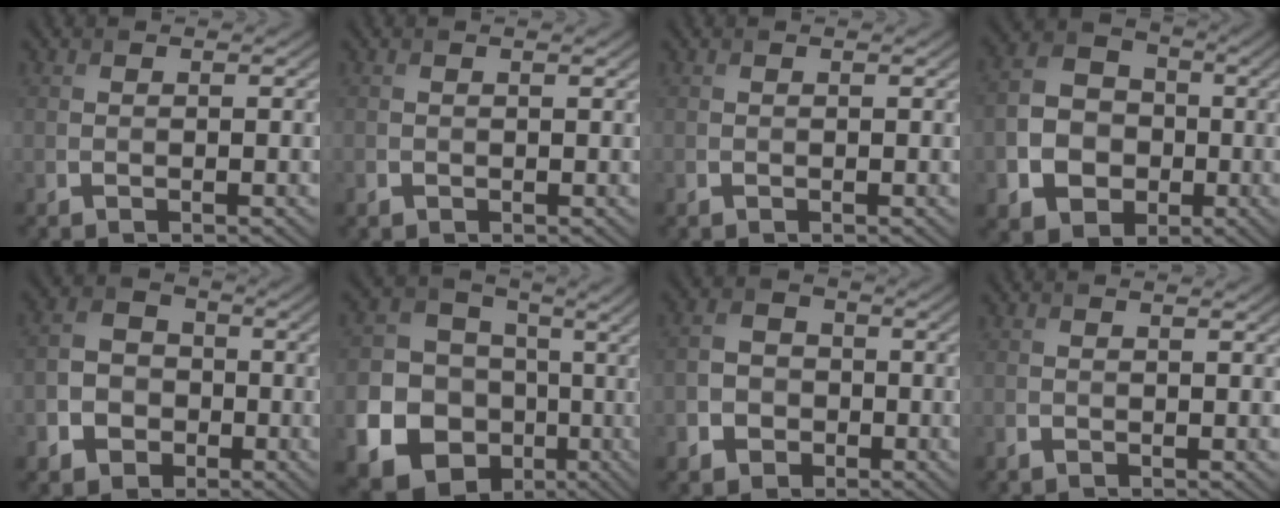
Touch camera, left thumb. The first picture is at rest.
{"total": 0.5, "force": [0.1, 0.4, 0.3], "torque": [-0.009, -0.002, 0.004]}
{"total": 0.0}
{"total": 9.1, "force": [-2.6, 7.6, 4.4], "torque": [-0.103, -0.022, -0.063]}
{"total": 6.7, "force": [-2.7, 5.5, 2.8], "torque": [-0.065, -0.013, -0.060]}
{"total": 17.9, "force": [-5.3, 15.8, 6.6], "torque": [-0.175, -0.044, -0.092]}
{"total": 5.1, "force": [-2.0, 4.3, 1.9], "torque": [-0.042, -0.009, -0.048]}
{"total": 0.8, "force": [0.2, 0.4, 0.6], "torque": [-0.015, 0.000, 0.006]}